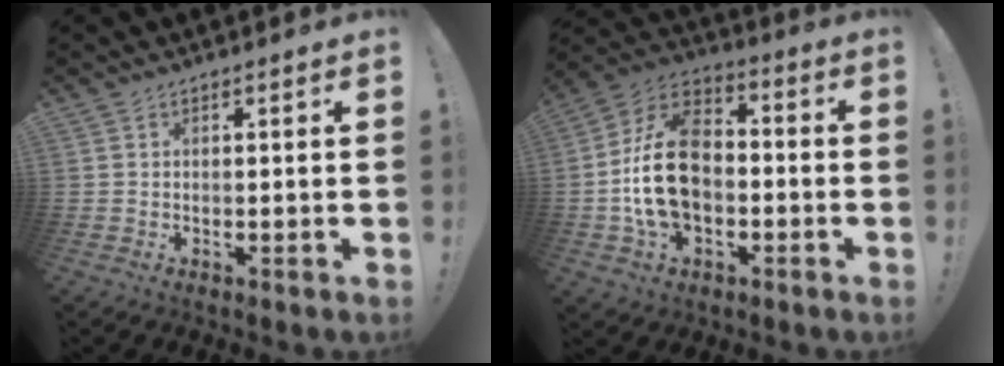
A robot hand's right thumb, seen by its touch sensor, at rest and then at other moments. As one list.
[{"total": 18.7, "force": [-2.6, 13.0, 13.2], "torque": [-0.236, 0.036, -0.037]}]